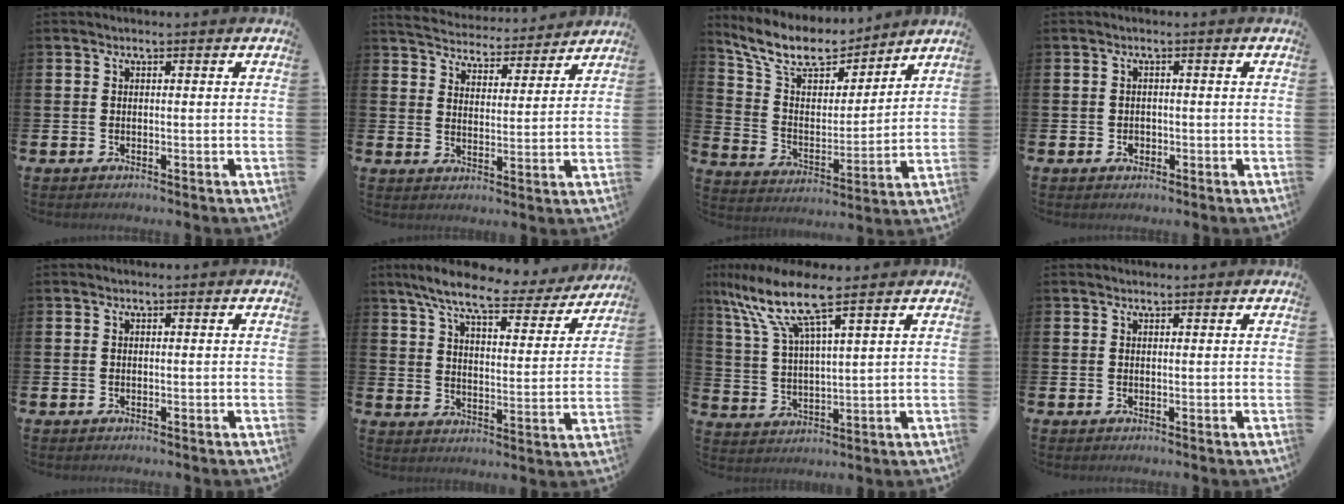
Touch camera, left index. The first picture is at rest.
{"total": 5.1, "force": [5.0, 1.1, 0.1], "torque": [-0.023, -0.043, 0.086]}
{"total": 10.6, "force": [9.3, 3.4, 3.7], "torque": [-0.122, -0.050, 0.170]}
{"total": 1.2, "force": [-0.3, 1.0, 0.5], "torque": [-0.010, 0.007, -0.008]}
{"total": 0.0}
{"total": 8.8, "force": [7.6, 1.5, 4.1], "torque": [-0.105, -0.041, 0.129]}
{"total": 9.6, "force": [7.4, 1.5, 6.0], "torque": [-0.145, -0.026, 0.128]}
{"total": 0.5, "force": [0.5, 0.1, 0.1], "torque": [0.008, -0.003, 0.007]}